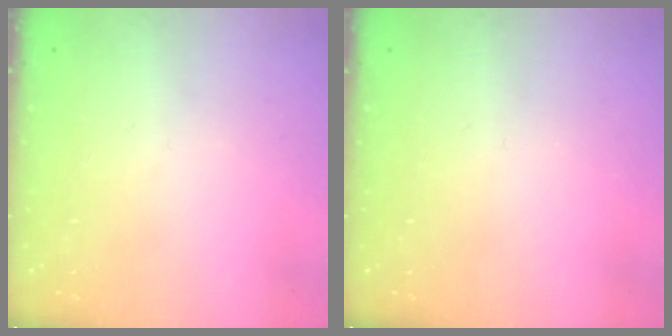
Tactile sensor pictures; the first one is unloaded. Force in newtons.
{"total": 0.0}